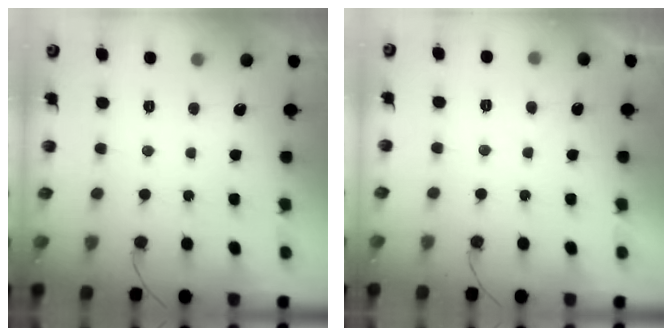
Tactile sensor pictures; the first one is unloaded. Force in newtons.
{"total": 0.6, "press": 0.0, "slide": 0.6}